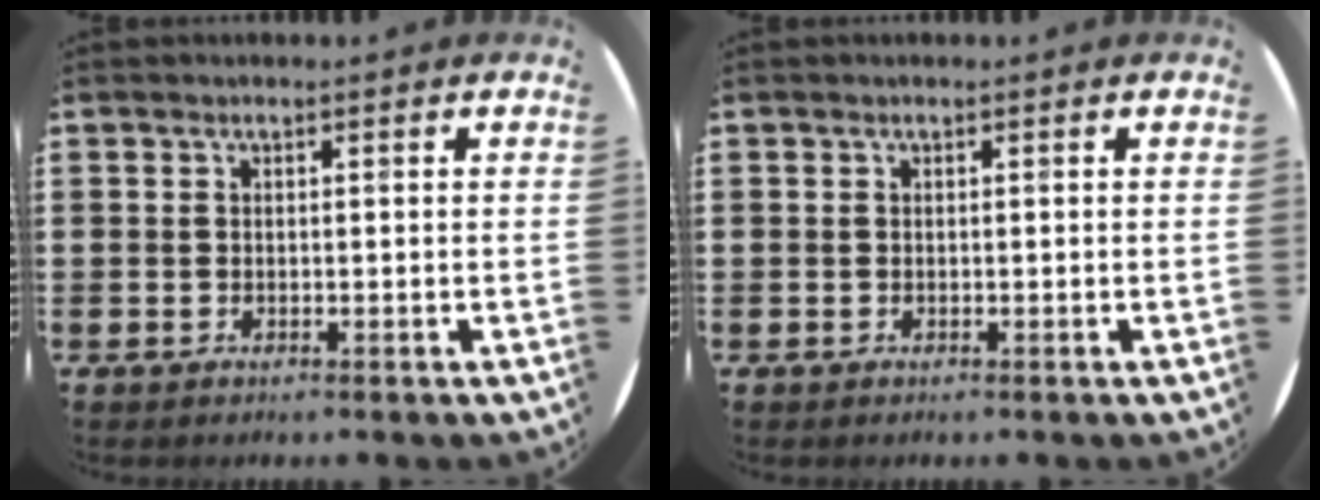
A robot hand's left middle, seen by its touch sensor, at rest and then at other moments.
{"total": 0.0}